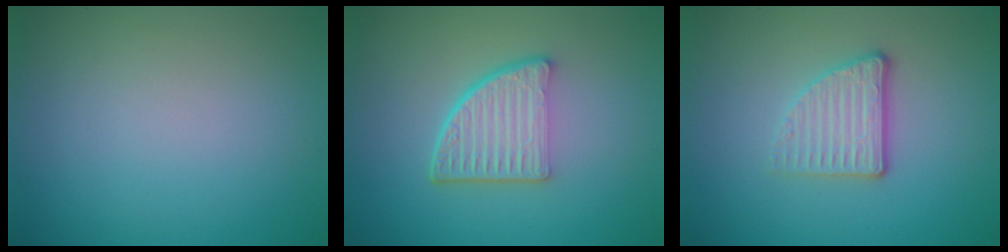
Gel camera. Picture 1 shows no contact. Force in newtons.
{"total": 5.4, "press": 3.6, "slide": 4.0}
{"total": 3.4, "press": 2.7, "slide": 2.1}